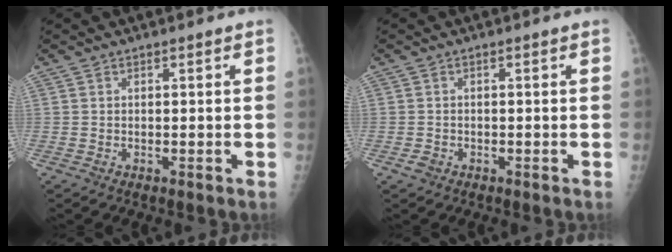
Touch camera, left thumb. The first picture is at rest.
{"total": 1.3, "force": [-0.8, 1.0, 0.3], "torque": [-0.003, 0.003, -0.013]}